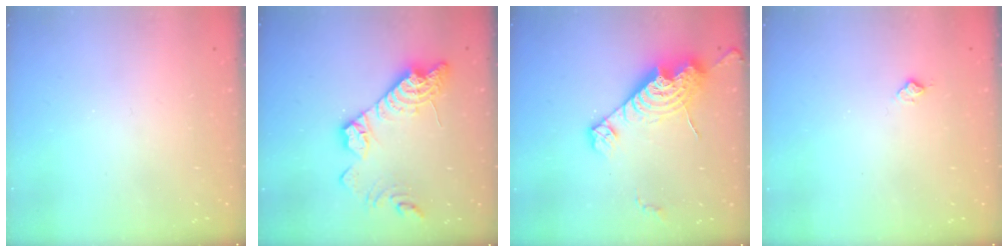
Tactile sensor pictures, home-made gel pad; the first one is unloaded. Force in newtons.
{"total": 17.0, "press": 16.9, "slide": 1.3}
{"total": 15.5, "press": 15.4, "slide": 1.3}
{"total": 5.9, "press": 5.9, "slide": 0.7}